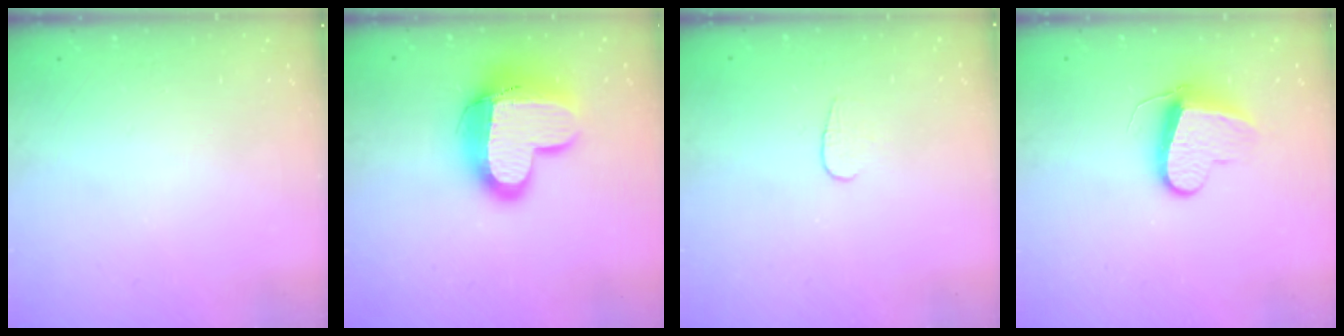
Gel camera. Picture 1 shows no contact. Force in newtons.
{"total": 16.3, "press": 16.2, "slide": 1.4}
{"total": 3.8, "press": 3.8, "slide": 0.4}
{"total": 10.3, "press": 10.2, "slide": 0.9}